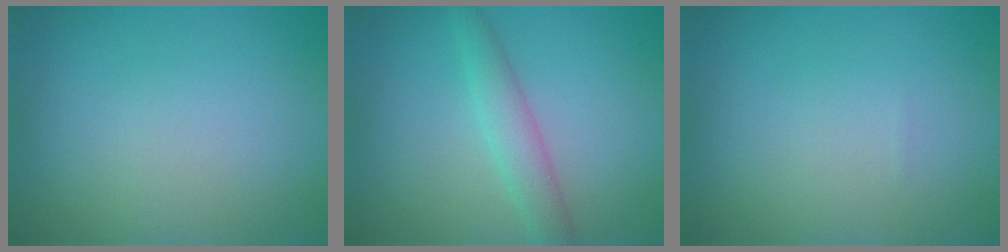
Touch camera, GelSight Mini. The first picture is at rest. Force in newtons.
{"total": 2.6, "press": 2.6, "slide": 0.1}
{"total": 0.0}